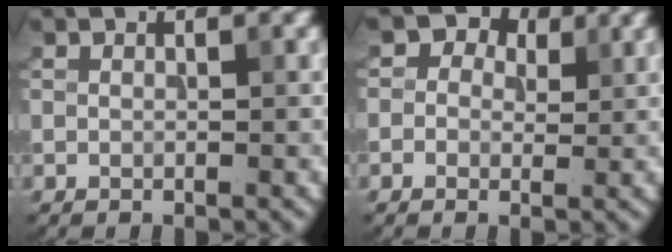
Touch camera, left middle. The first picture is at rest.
{"total": 4.1, "force": [1.6, 3.2, 1.9], "torque": [-0.010, 0.004, -0.012]}